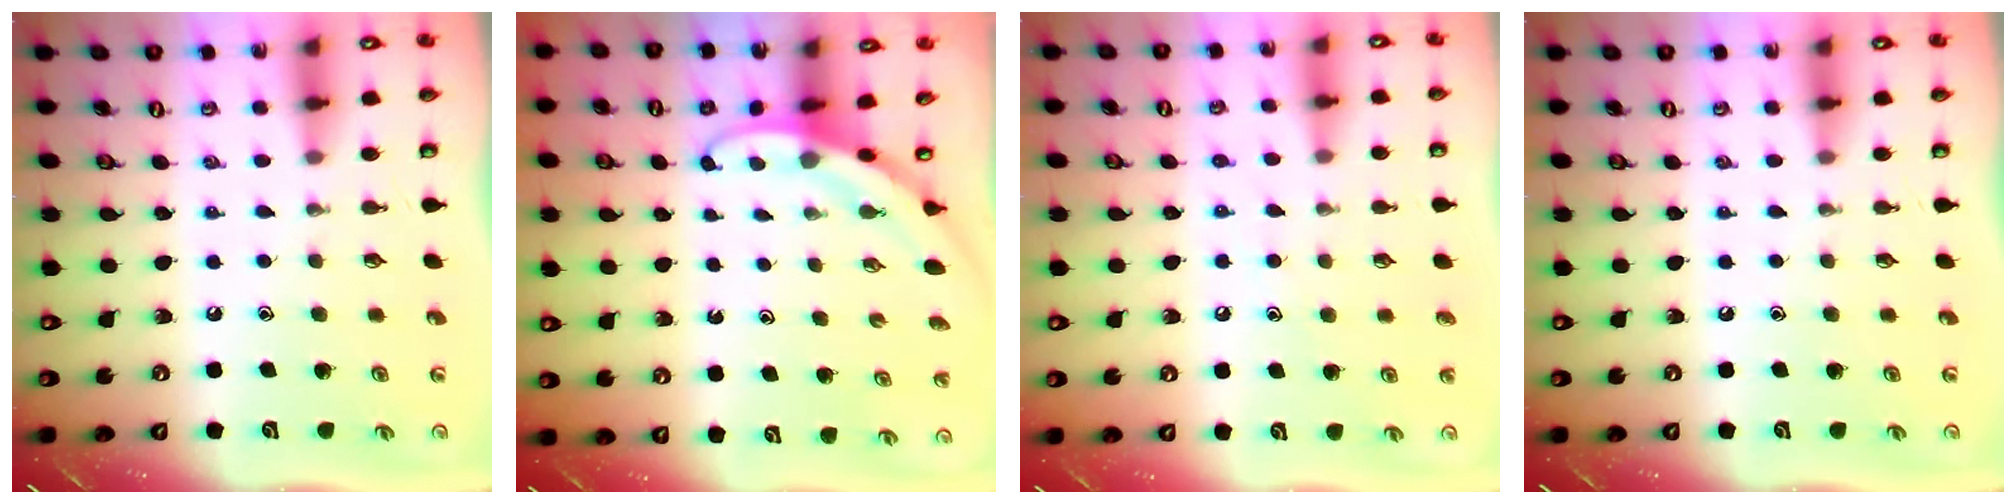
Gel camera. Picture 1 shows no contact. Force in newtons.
{"total": 3.2, "press": 3.2, "slide": 0.1}
{"total": 6.0, "press": 5.9, "slide": 0.6}
{"total": 0.0}